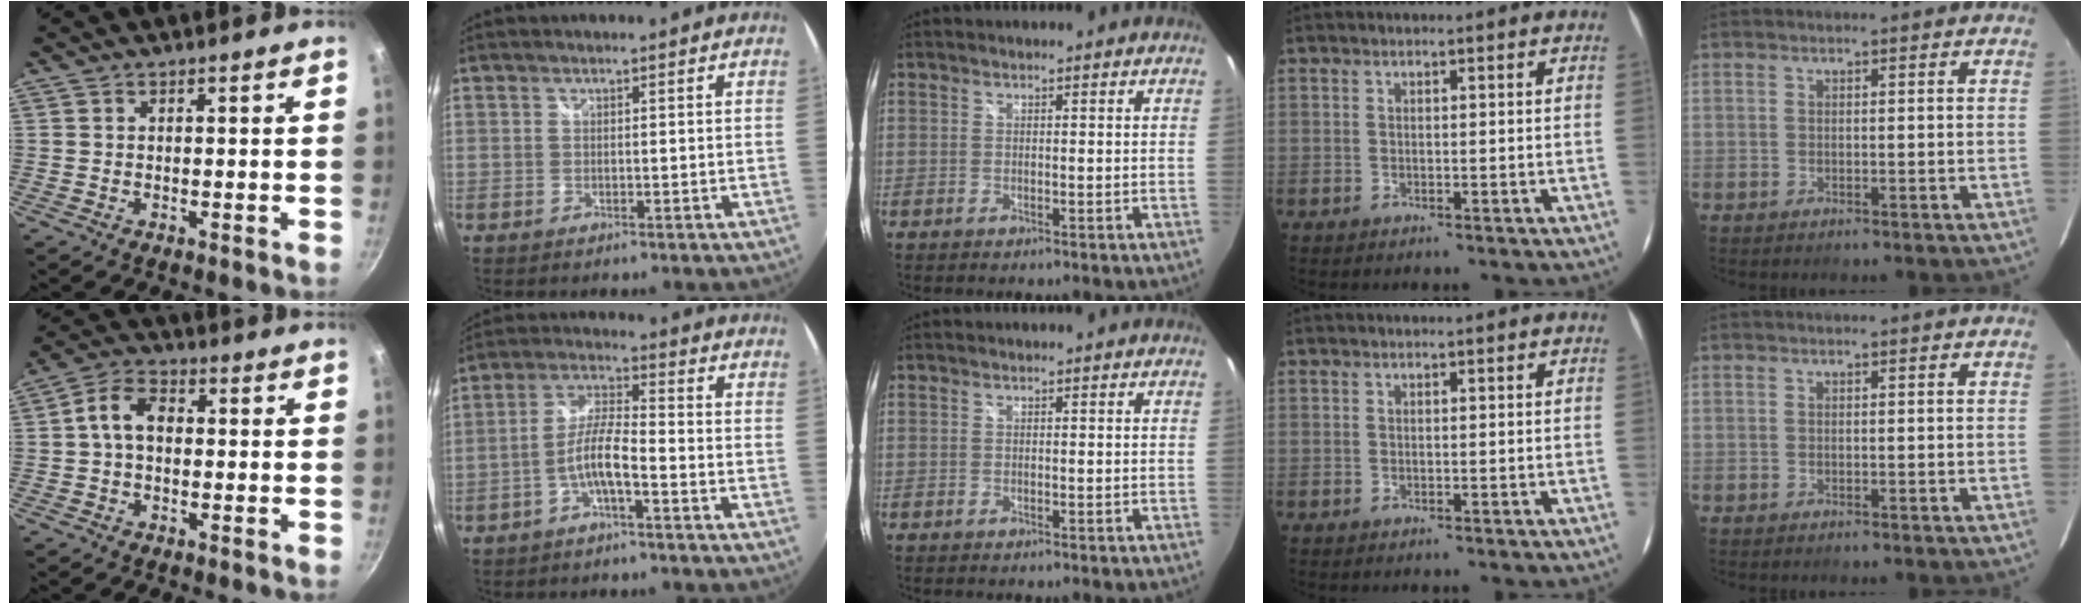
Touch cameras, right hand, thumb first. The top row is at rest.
{"thumb": {"total": 6.9, "force": [0.3, 4.8, 5.0], "torque": [-0.081, 0.023, -0.007]}, "index": {"total": 6.1, "force": [-3.0, 1.0, 5.2], "torque": [-0.115, 0.012, -0.056]}}